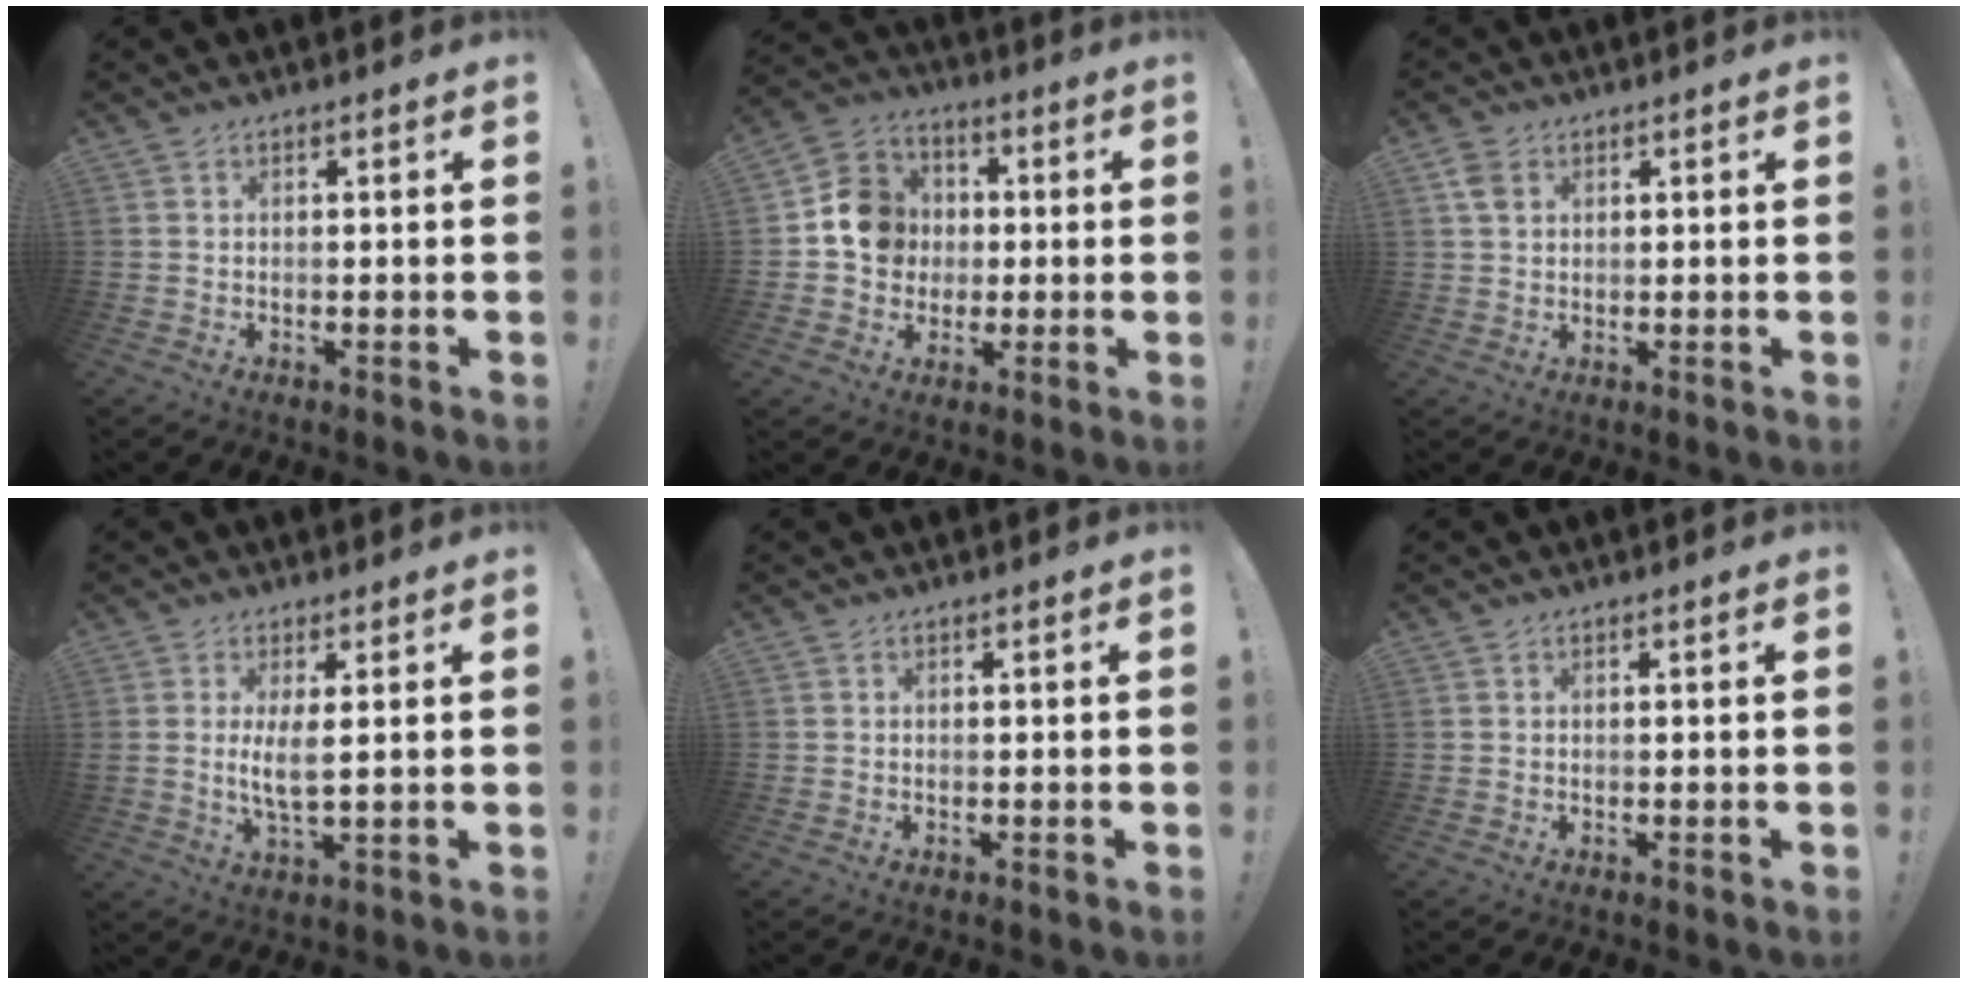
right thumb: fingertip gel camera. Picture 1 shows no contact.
{"total": 11.6, "force": [0.2, 10.9, 4.1], "torque": [-0.041, 0.018, 0.014]}
{"total": 4.2, "force": [1.9, 3.1, 2.1], "torque": [-0.023, -0.003, 0.035]}
{"total": 5.4, "force": [1.3, 1.0, 5.1], "torque": [-0.094, -0.013, 0.020]}
{"total": 0.0}
{"total": 0.0}